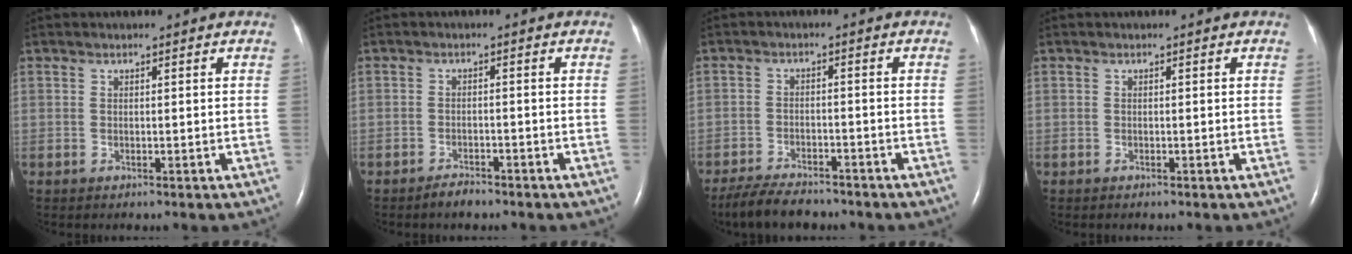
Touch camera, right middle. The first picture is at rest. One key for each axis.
{"total": 2.2, "fx": -1.9, "fy": 0.5, "fz": 0.8, "tx": -0.023, "ty": -0.003, "tz": -0.031}
{"total": 7.5, "fx": -6.5, "fy": 2.1, "fz": 3.1, "tx": -0.056, "ty": -0.016, "tz": -0.110}
{"total": 0.0}